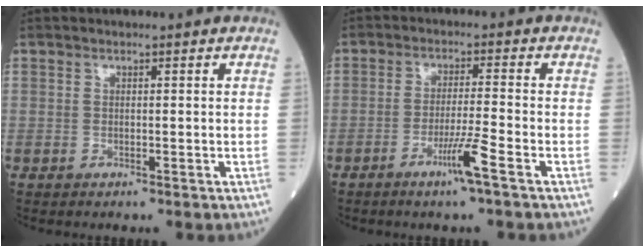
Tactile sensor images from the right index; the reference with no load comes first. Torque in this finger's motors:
{"motor_torque": [0.79, -0.62, 0.45, 0.15]}